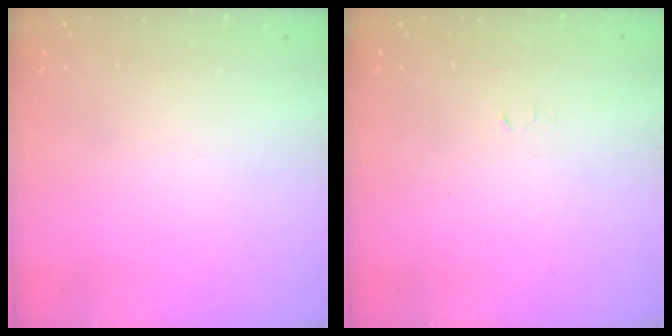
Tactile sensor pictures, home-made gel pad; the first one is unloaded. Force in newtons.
{"total": 2.4, "press": 2.4, "slide": 0.4}